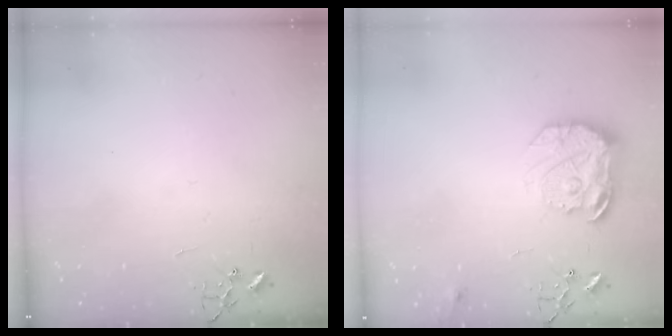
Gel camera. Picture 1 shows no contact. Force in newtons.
{"total": 16.2, "press": 16.1, "slide": 1.4}